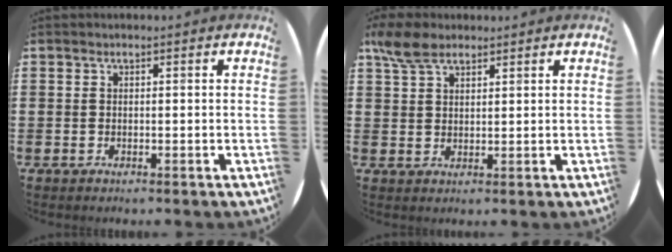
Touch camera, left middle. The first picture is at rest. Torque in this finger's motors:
{"motor_torque": [0.87, -0.66, 0.18, 0.03]}